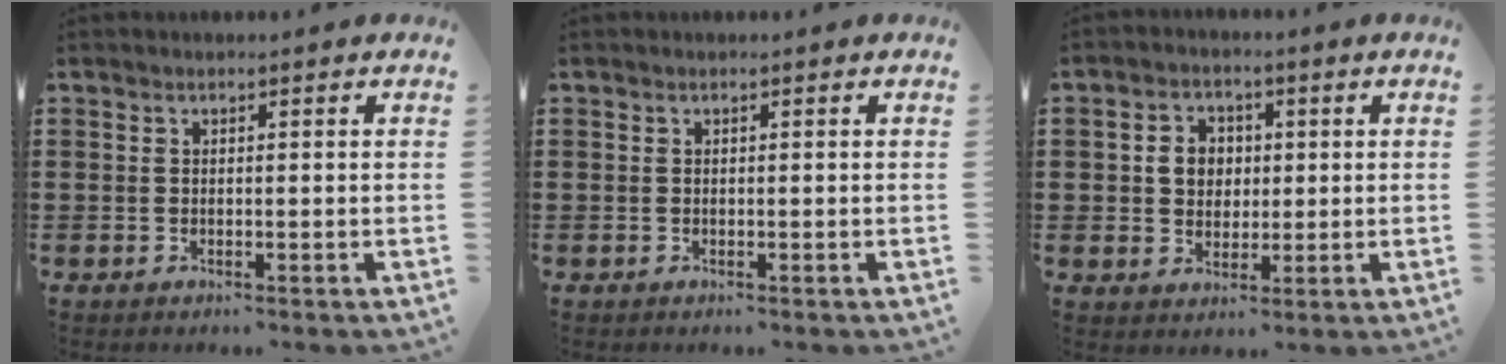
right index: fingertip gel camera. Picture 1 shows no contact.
{"total": 0.0}
{"total": 4.5, "force": [0.4, 4.0, 2.0], "torque": [-0.054, 0.014, 0.003]}